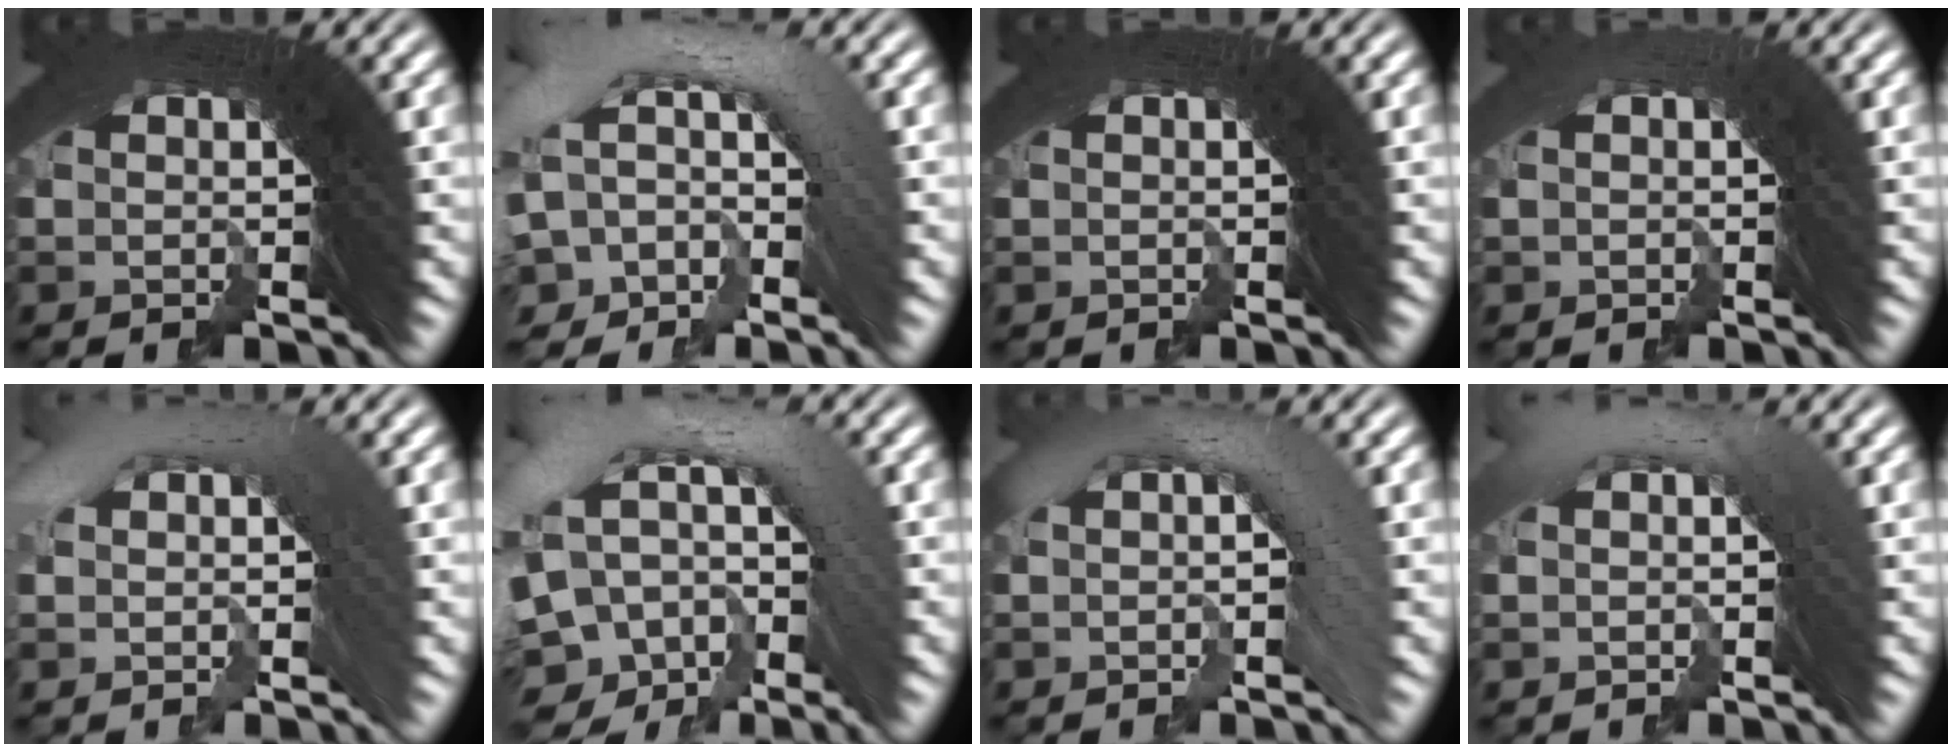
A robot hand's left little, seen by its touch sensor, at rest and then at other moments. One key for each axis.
{"total": 7.6, "fx": -0.6, "fy": 5.5, "fz": 5.1, "tx": -0.096, "ty": 0.021, "tz": -0.031}
{"total": 0.0}
{"total": 1.2, "fx": -0.8, "fy": -0.3, "fz": -0.9, "tx": 0.022, "ty": 0.004, "tz": -0.012}
{"total": 1.9, "fx": 0.8, "fy": 0.4, "fz": 1.7, "tx": -0.020, "ty": 0.033, "tz": 0.010}
{"total": 9.9, "fx": -1.4, "fy": 7.4, "fz": 6.4, "tx": -0.134, "ty": 0.007, "tz": -0.037}
{"total": 1.9, "fx": 0.4, "fy": -0.1, "fz": 1.8, "tx": -0.012, "ty": 0.022, "tz": 0.004}
{"total": 1.4, "fx": 0.8, "fy": -0.2, "fz": 1.1, "tx": -0.004, "ty": 0.032, "tz": 0.006}